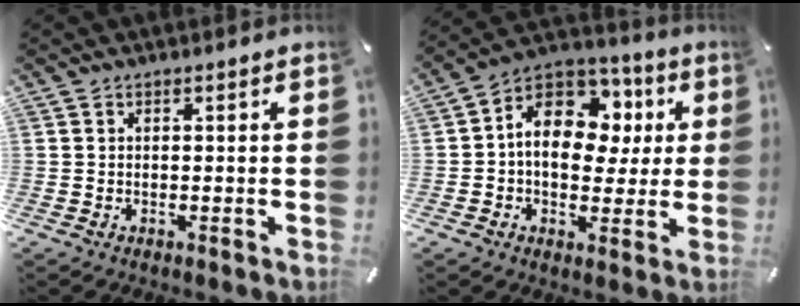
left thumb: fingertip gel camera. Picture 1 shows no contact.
{"total": 14.1, "force": [2.6, 10.7, 8.7], "torque": [-0.139, -0.012, 0.051]}